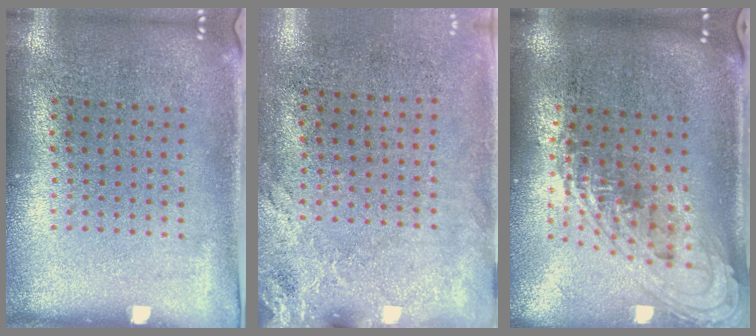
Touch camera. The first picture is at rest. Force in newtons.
{"total": 2.5, "press": 2.1, "slide": 1.5}
{"total": 1.9, "press": 1.5, "slide": 1.2}